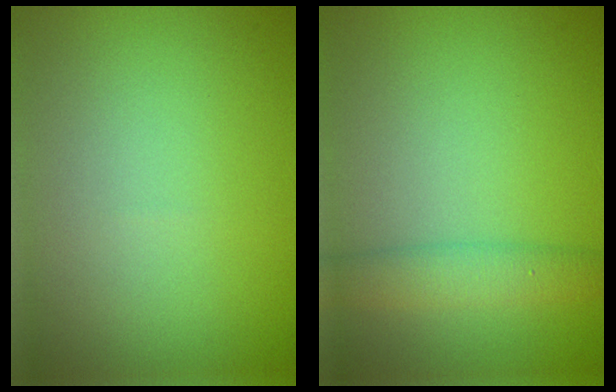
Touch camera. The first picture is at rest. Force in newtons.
{"total": 3.0, "press": 3.0, "slide": 0.1}